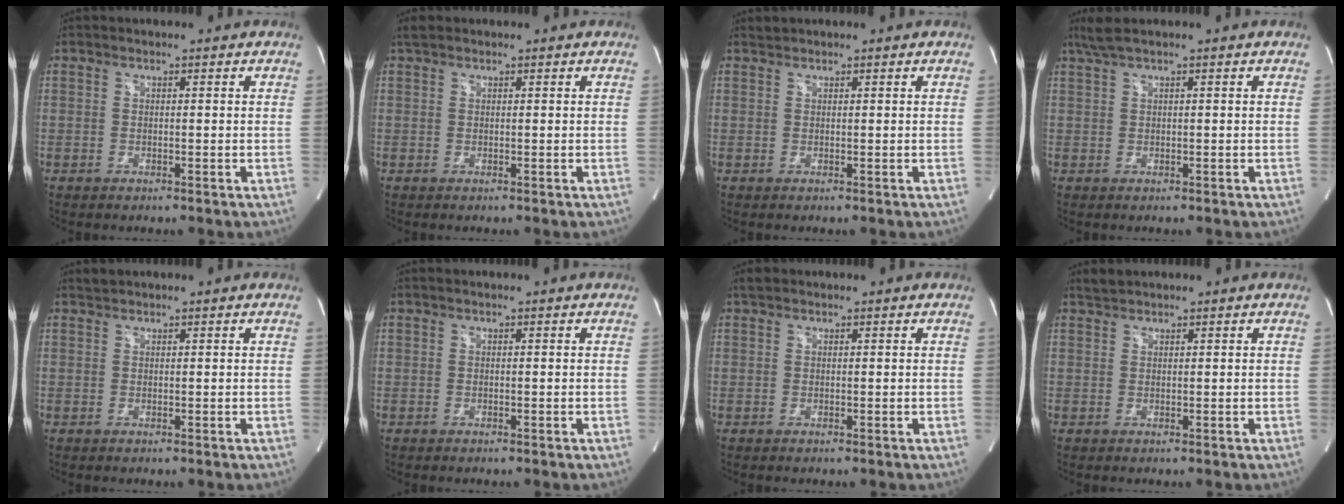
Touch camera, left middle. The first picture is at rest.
{"total": 1.2, "force": [1.0, 0.4, 0.4], "torque": [-0.014, 0.014, 0.021]}
{"total": 0.6, "force": [0.6, -0.1, -0.1], "torque": [-0.005, 0.004, 0.014]}
{"total": 2.7, "force": [1.9, -0.2, 1.8], "torque": [-0.050, 0.022, 0.044]}
{"total": 0.8, "force": [0.8, 0.0, -0.1], "torque": [-0.008, 0.005, 0.019]}
{"total": 0.0}
{"total": 1.0, "force": [0.9, 0.4, 0.3], "torque": [-0.012, 0.011, 0.018]}
{"total": 1.3, "force": [1.3, 0.0, 0.0], "torque": [-0.010, 0.007, 0.031]}